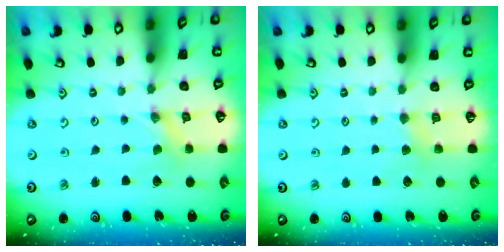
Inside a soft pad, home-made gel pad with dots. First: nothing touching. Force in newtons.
{"total": 2.9, "press": 2.8, "slide": 0.5}